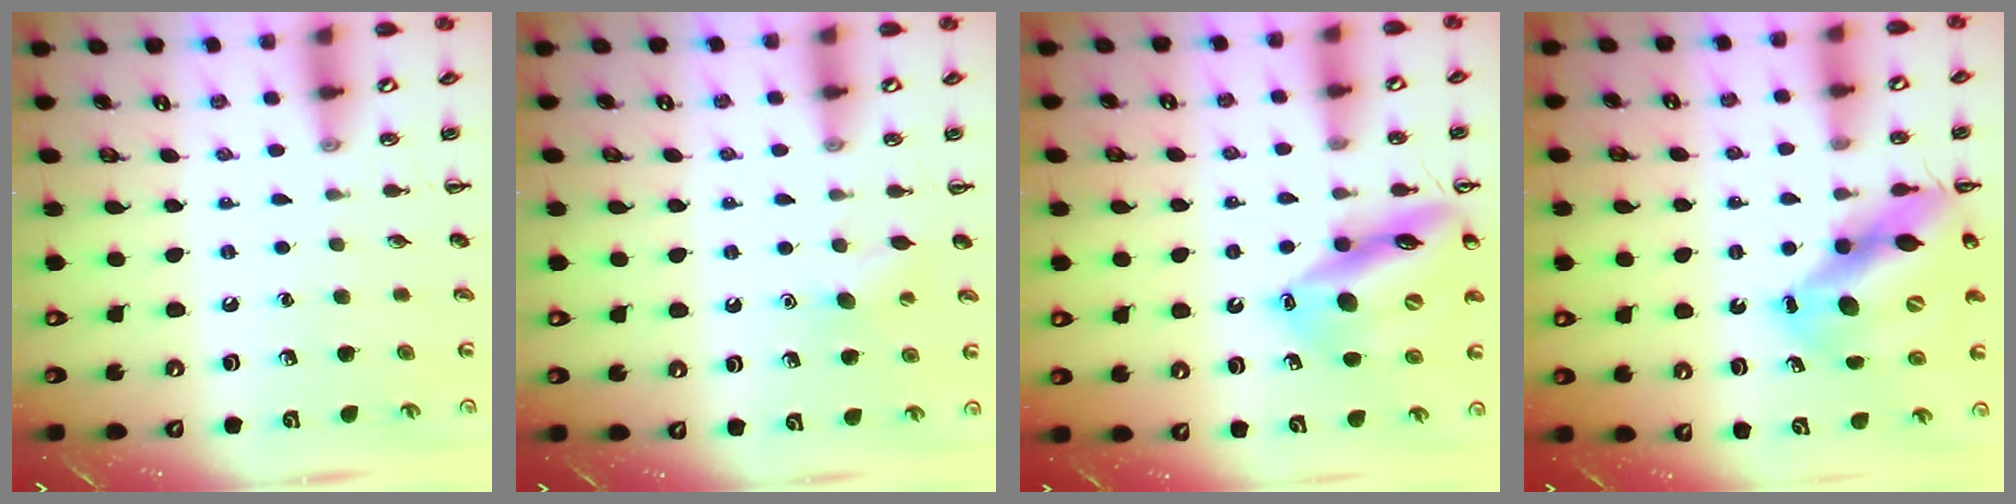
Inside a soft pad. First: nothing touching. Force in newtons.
{"total": 4.8, "press": 4.6, "slide": 1.3}
{"total": 16.5, "press": 16.2, "slide": 2.7}
{"total": 14.1, "press": 13.6, "slide": 3.6}